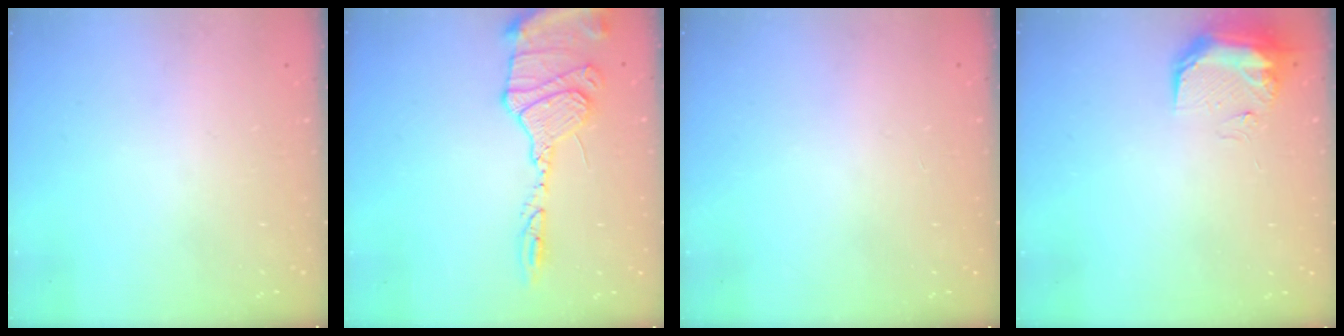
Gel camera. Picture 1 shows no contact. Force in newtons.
{"total": 14.9, "press": 14.8, "slide": 1.7}
{"total": 0.9, "press": 0.0, "slide": 0.9}
{"total": 16.9, "press": 11.4, "slide": 12.5}